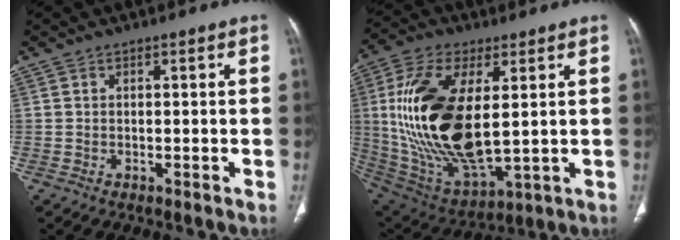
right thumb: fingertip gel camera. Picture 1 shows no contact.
{"total": 24.4, "force": [3.0, 11.5, 21.2], "torque": [-0.427, -0.022, 0.067]}